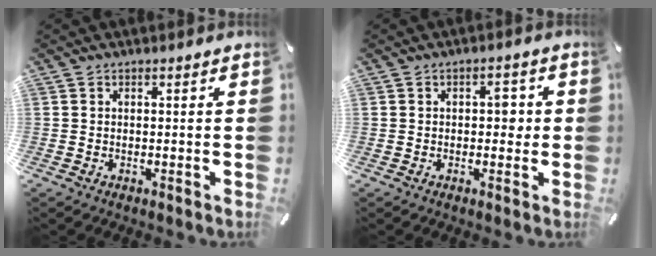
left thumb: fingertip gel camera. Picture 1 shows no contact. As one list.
[{"total": 3.7, "force": [0.3, 2.2, 3.0], "torque": [-0.027, -0.003, -0.005]}]